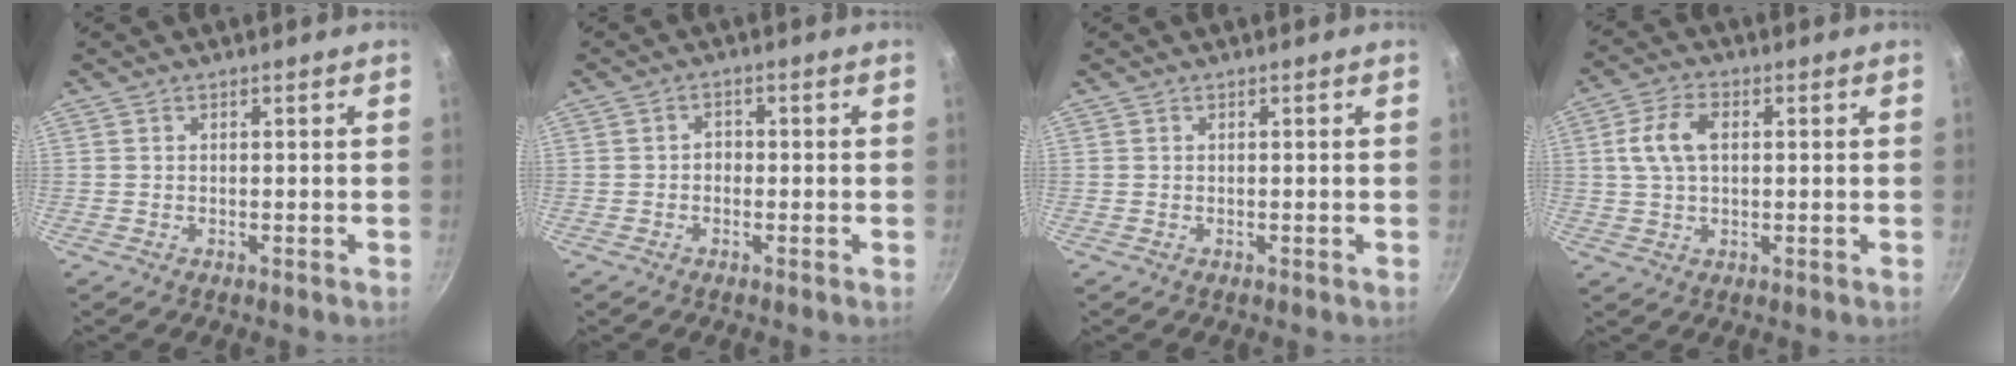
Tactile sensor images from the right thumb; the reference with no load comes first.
{"total": 1.6, "force": [-0.4, 1.3, 0.9], "torque": [0.000, 0.007, -0.012]}
{"total": 0.0}
{"total": 7.4, "force": [1.3, 4.4, 5.8], "torque": [-0.118, 0.014, 0.025]}